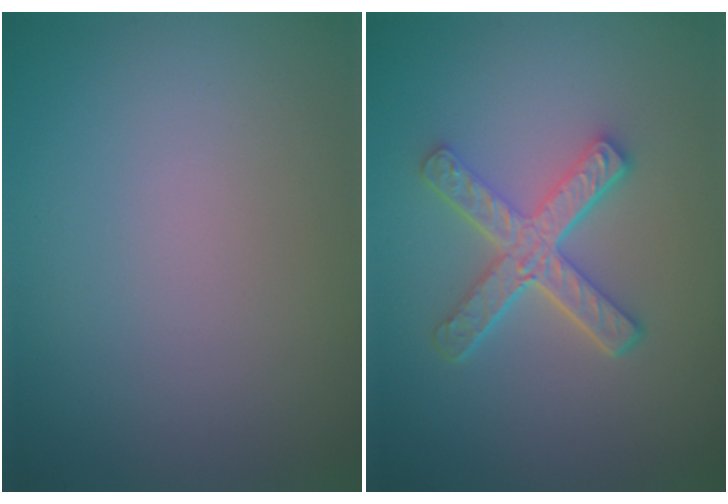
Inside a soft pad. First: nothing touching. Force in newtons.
{"total": 4.9, "press": 3.5, "slide": 3.4}